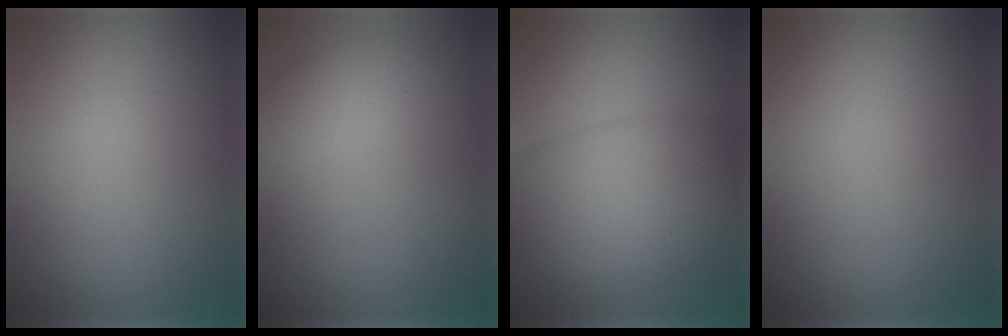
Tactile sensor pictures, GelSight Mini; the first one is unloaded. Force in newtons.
{"total": 1.8, "press": 1.8, "slide": 0.1}
{"total": 7.8, "press": 7.7, "slide": 0.4}
{"total": 0.0}